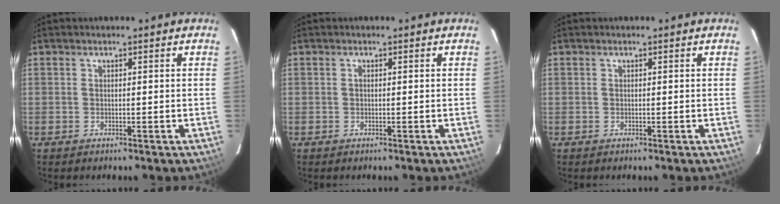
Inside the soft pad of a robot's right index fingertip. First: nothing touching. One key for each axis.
{"total": 0.0}
{"total": 0.0}